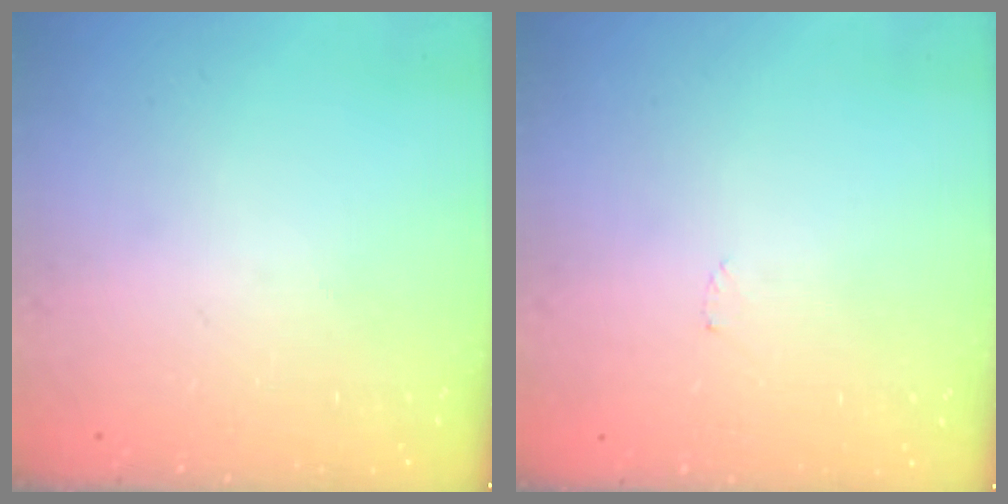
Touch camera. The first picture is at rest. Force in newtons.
{"total": 2.3, "press": 2.3, "slide": 0.2}